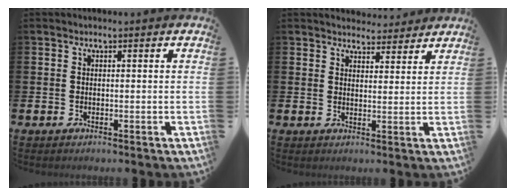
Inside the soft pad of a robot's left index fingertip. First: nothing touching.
{"total": 3.8, "force": [3.6, 1.0, -0.2], "torque": [0.004, -0.021, 0.065]}